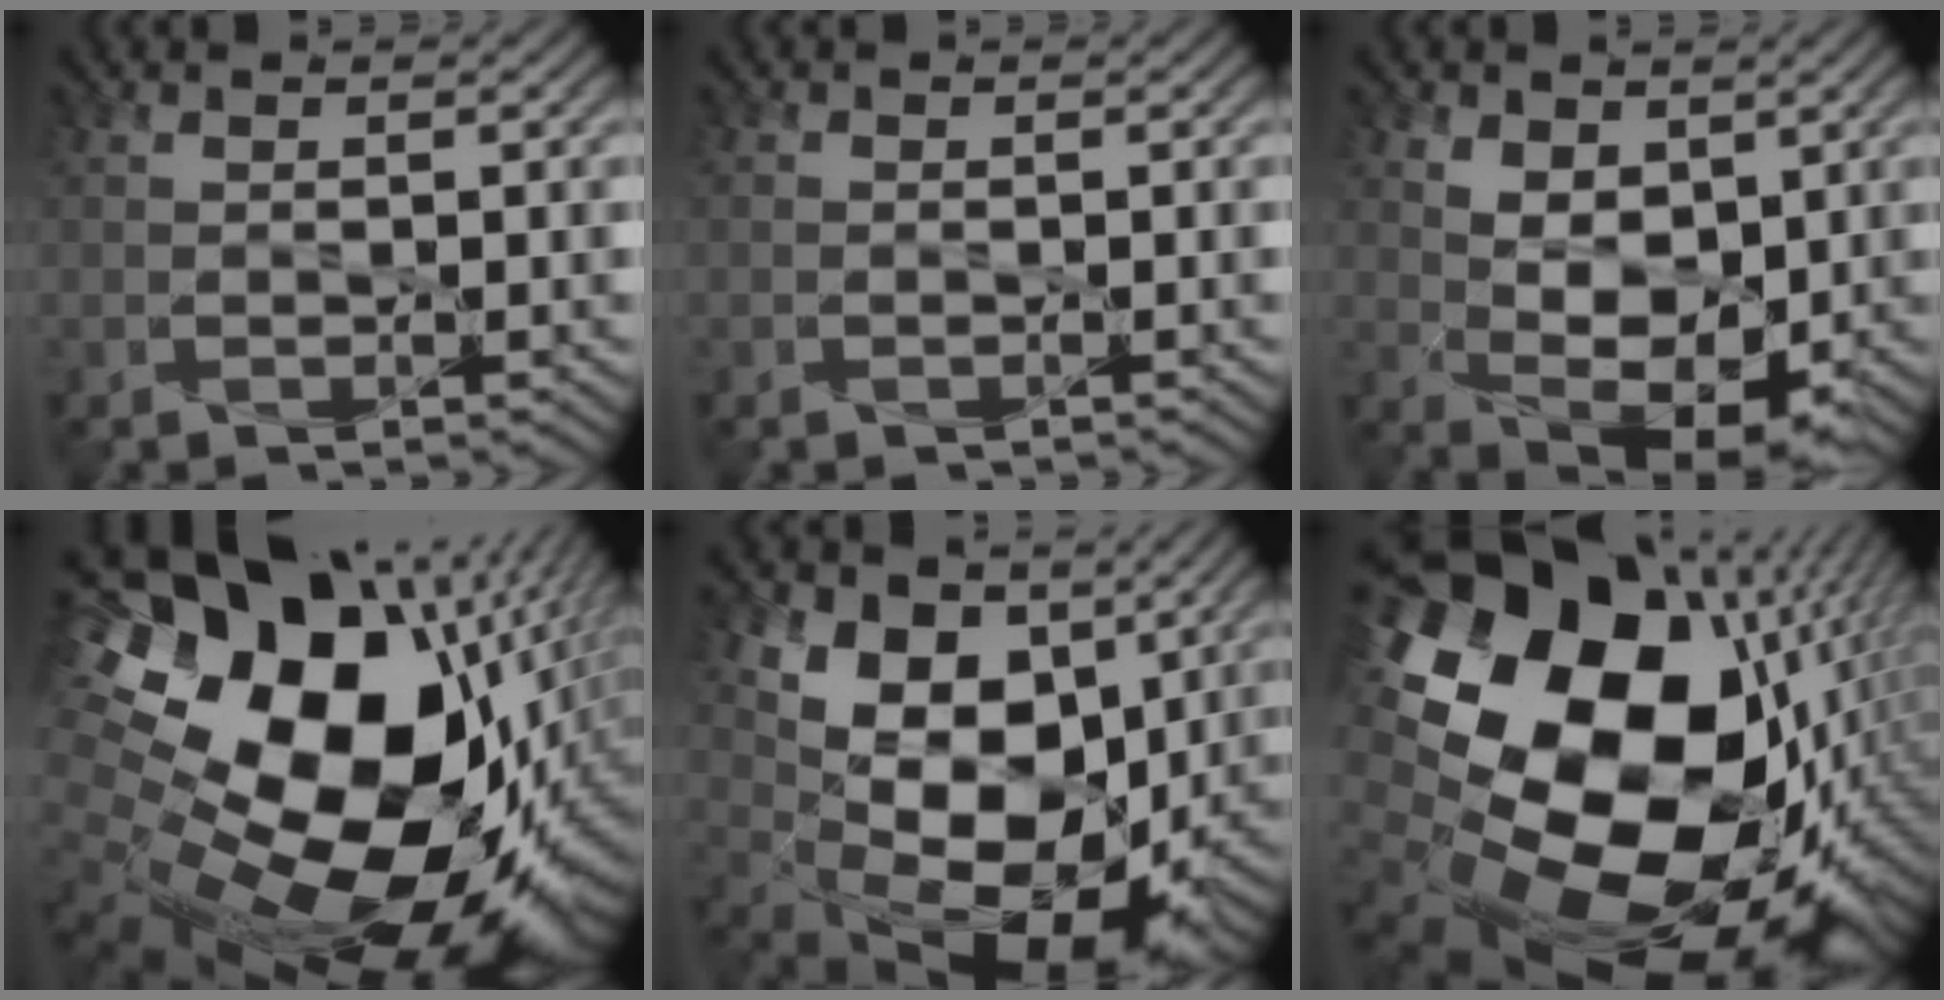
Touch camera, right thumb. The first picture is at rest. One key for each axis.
{"total": 0.6, "fx": -0.3, "fy": -0.1, "fz": -0.5, "tx": 0.008, "ty": 0.000, "tz": -0.006}
{"total": 7.5, "fx": 2.0, "fy": 5.1, "fz": 5.1, "tx": -0.112, "ty": -0.014, "tz": 0.043}
{"total": 21.4, "fx": 2.1, "fy": 15.6, "fz": 14.5, "tx": -0.298, "ty": -0.058, "tz": 0.068}
{"total": 15.7, "fx": 2.9, "fy": 11.3, "fz": 10.4, "tx": -0.179, "ty": -0.025, "tz": 0.067}
{"total": 23.4, "fx": -0.3, "fy": 18.7, "fz": 14.2, "tx": -0.300, "ty": -0.082, "tz": -0.007}